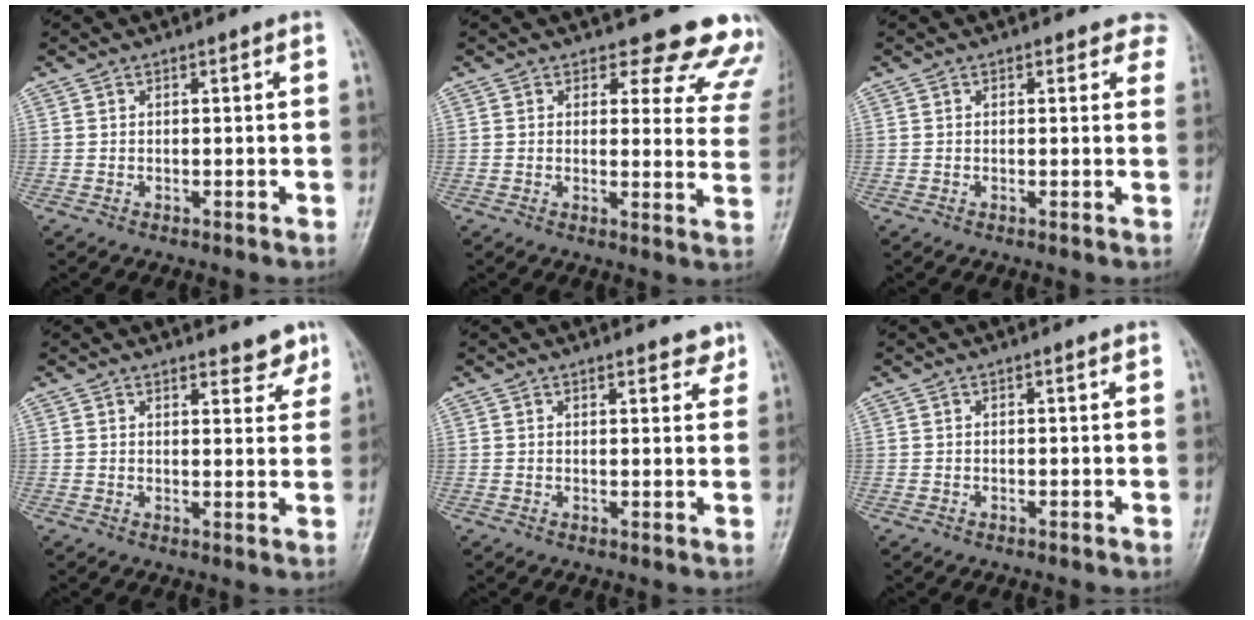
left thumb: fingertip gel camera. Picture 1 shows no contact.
{"total": 13.7, "force": [12.6, 4.6, 2.6], "torque": [0.027, -0.103, 0.110]}
{"total": 3.7, "force": [3.1, 2.0, 0.4], "torque": [0.035, -0.012, 0.012]}
{"total": 4.5, "force": [3.8, 1.8, 1.5], "torque": [0.006, -0.024, 0.044]}
{"total": 3.5, "force": [2.8, 1.4, 1.5], "torque": [0.003, -0.014, 0.032]}
{"total": 0.0}